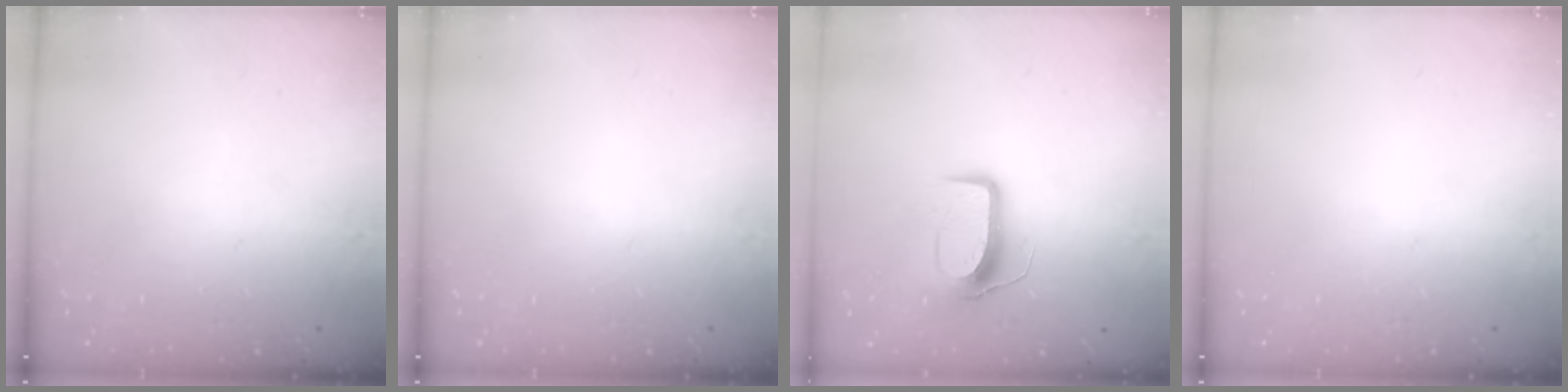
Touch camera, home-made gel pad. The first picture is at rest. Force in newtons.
{"total": 0.0}
{"total": 9.6, "press": 9.6, "slide": 0.2}
{"total": 0.0}